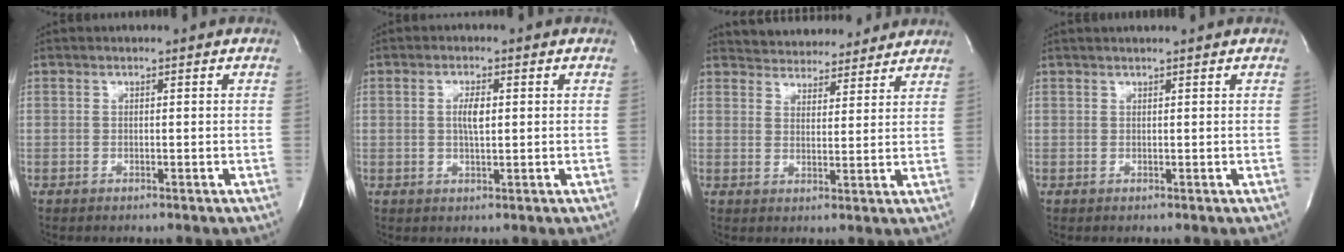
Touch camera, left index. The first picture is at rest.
{"total": 2.9, "force": [0.4, 0.7, 2.8], "torque": [-0.053, 0.000, 0.007]}
{"total": 10.8, "force": [10.1, 3.3, 1.8], "torque": [-0.013, 0.009, 0.134]}
{"total": 2.8, "force": [2.5, 0.0, 1.3], "torque": [-0.016, 0.021, 0.032]}